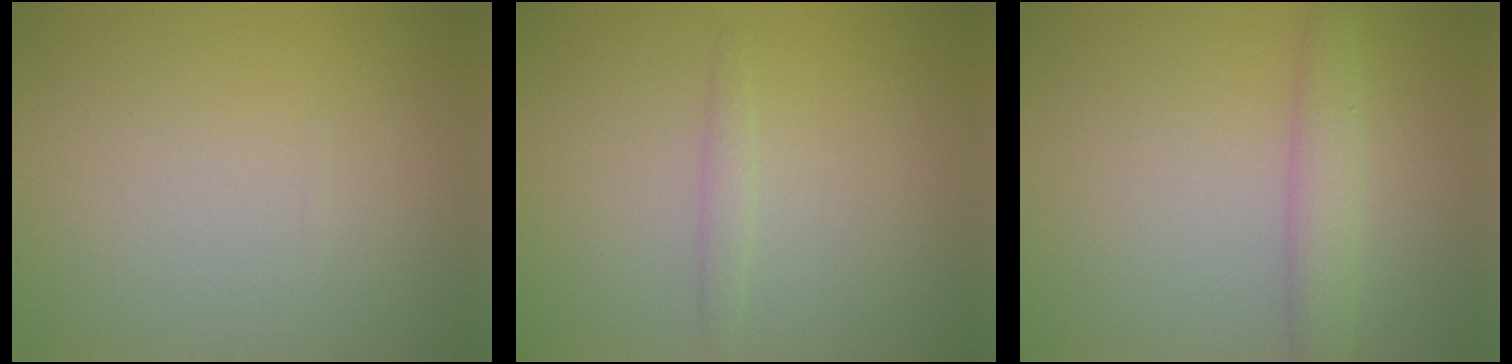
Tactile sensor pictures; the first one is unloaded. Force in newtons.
{"total": 1.0, "press": 0.9, "slide": 0.2}
{"total": 2.7, "press": 2.7, "slide": 0.2}